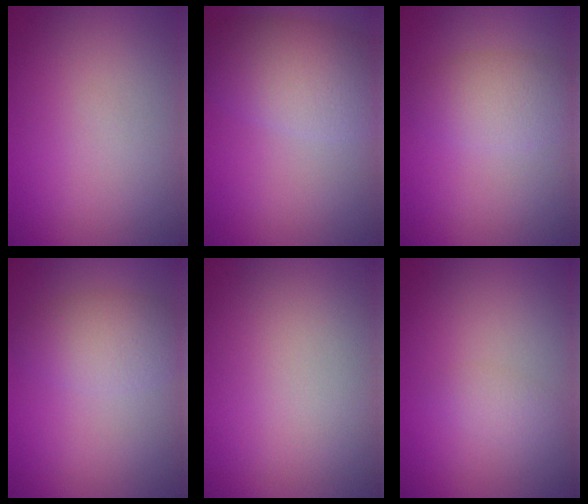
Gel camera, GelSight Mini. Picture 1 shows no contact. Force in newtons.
{"total": 6.6, "press": 6.5, "slide": 0.4}
{"total": 3.3, "press": 3.2, "slide": 0.1}
{"total": 3.5, "press": 3.5, "slide": 0.1}
{"total": 0.0}
{"total": 1.2, "press": 1.2, "slide": 0.1}